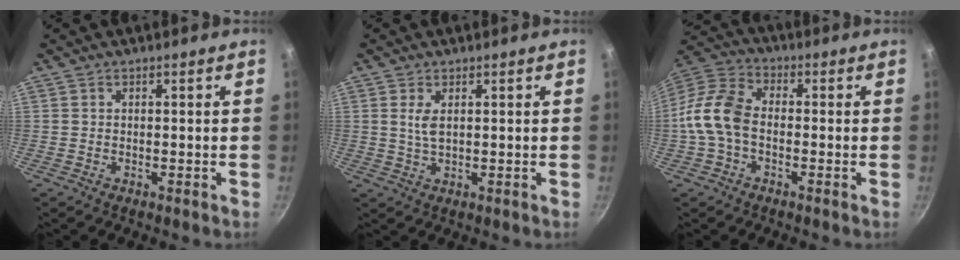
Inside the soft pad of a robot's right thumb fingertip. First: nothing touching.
{"total": 2.9, "force": [0.8, 1.4, 2.5], "torque": [-0.047, -0.009, 0.018]}
{"total": 10.6, "force": [-1.7, 6.9, 7.8], "torque": [-0.148, 0.035, -0.054]}